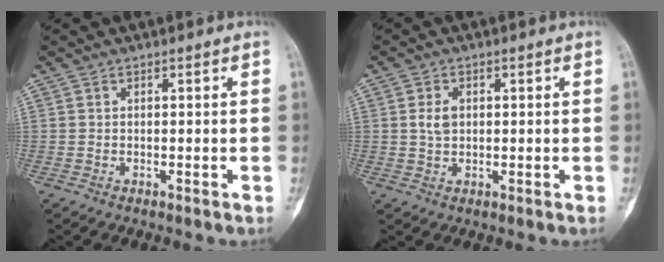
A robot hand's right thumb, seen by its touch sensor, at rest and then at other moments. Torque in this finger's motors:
{"motor_torque": [-0.15, 0.15, 0.46, 0.05, 0.00]}